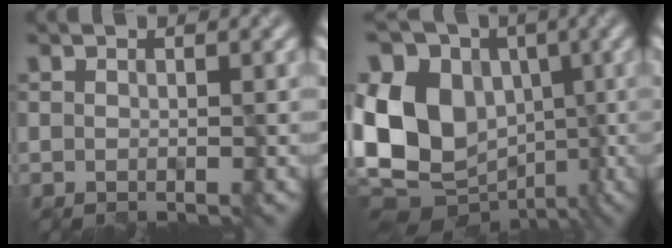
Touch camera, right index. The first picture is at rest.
{"total": 12.9, "force": [-1.9, 10.0, 7.9], "torque": [-0.169, 0.020, -0.056]}